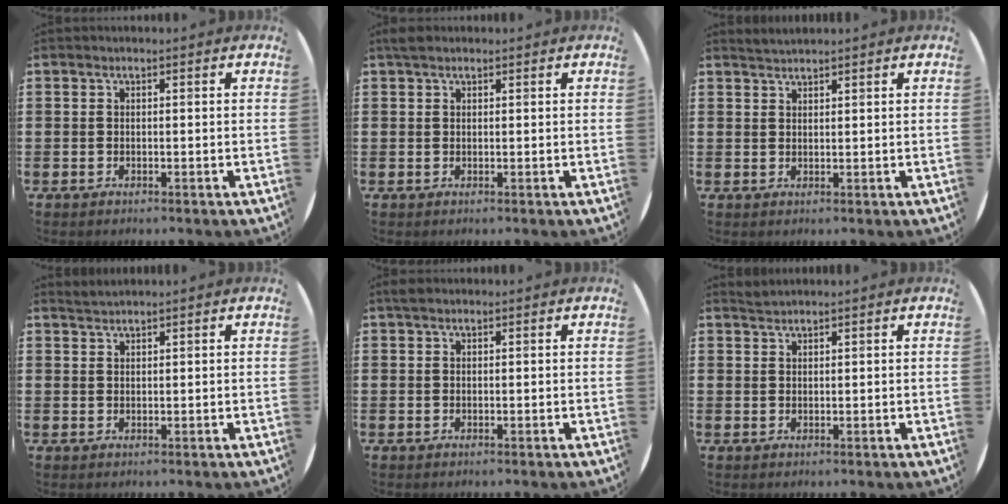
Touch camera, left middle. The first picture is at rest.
{"total": 1.3, "force": [1.0, 0.6, 0.5], "torque": [-0.004, 0.001, 0.017]}
{"total": 1.5, "force": [1.5, 0.0, 0.1], "torque": [-0.003, 0.001, 0.028]}
{"total": 1.2, "force": [1.2, -0.1, 0.1], "torque": [-0.003, 0.000, 0.024]}
{"total": 0.9, "force": [0.7, 0.5, 0.3], "torque": [0.000, 0.001, 0.011]}
{"total": 1.1, "force": [1.1, 0.0, 0.0], "torque": [-0.002, 0.001, 0.022]}